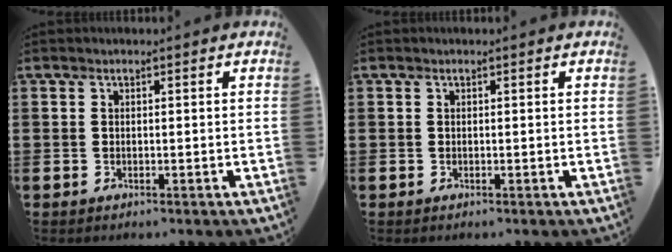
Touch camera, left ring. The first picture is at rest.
{"total": 0.0}